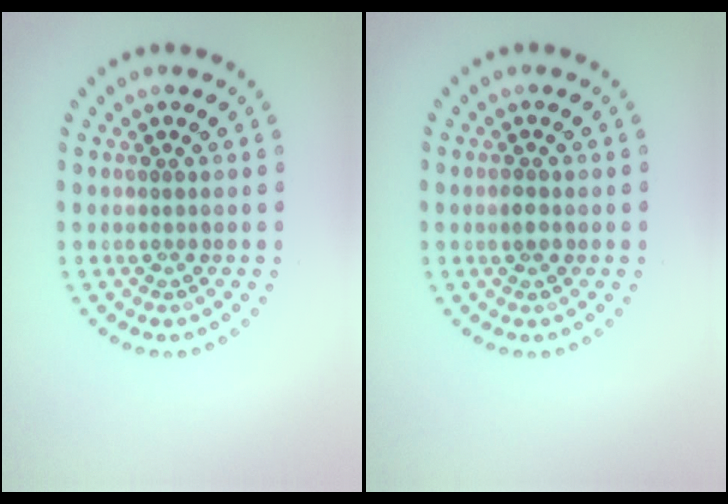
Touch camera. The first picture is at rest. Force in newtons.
{"total": 1.1, "press": 1.1, "slide": 0.1}